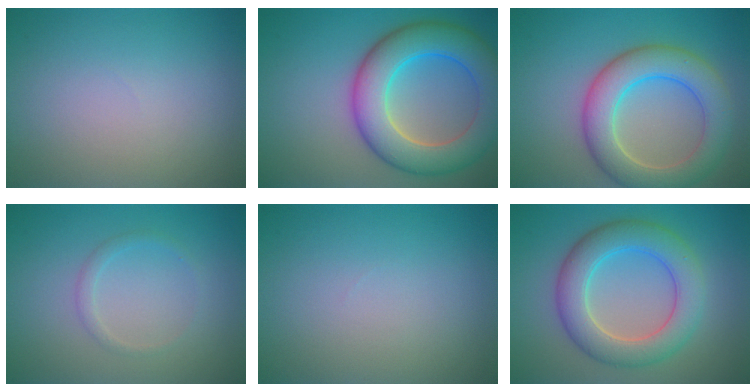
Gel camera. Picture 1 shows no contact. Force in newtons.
{"total": 9.3, "press": 9.3, "slide": 0.3}
{"total": 7.1, "press": 7.0, "slide": 0.5}
{"total": 1.1, "press": 1.1, "slide": 0.0}
{"total": 0.0}
{"total": 6.5, "press": 6.5, "slide": 0.3}